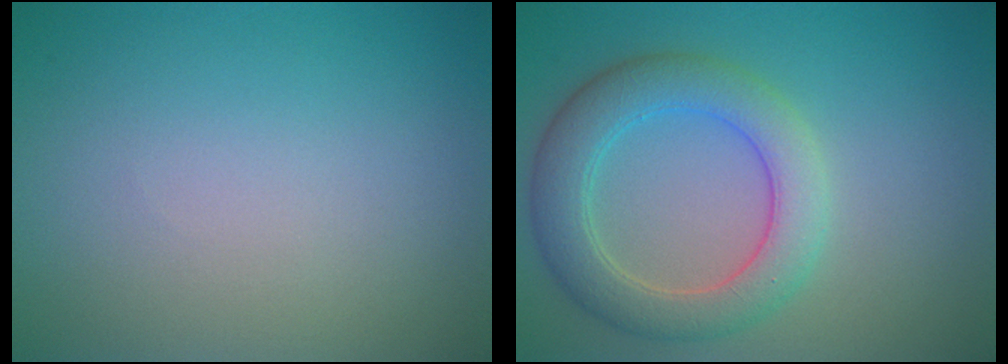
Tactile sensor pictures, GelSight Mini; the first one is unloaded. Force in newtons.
{"total": 5.3, "press": 5.3, "slide": 0.2}